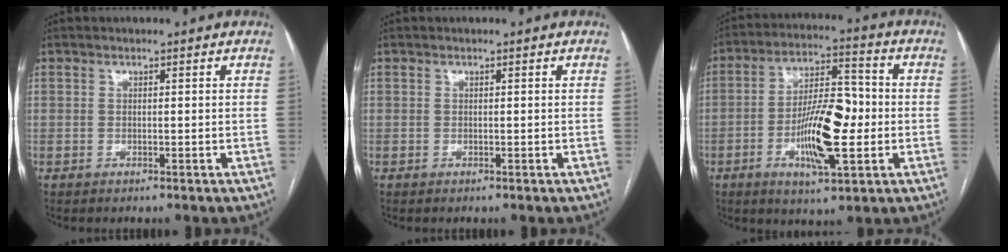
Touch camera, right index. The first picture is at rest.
{"total": 0.0}
{"total": 13.1, "force": [-2.6, 3.8, 12.2], "torque": [-0.219, 0.009, -0.042]}